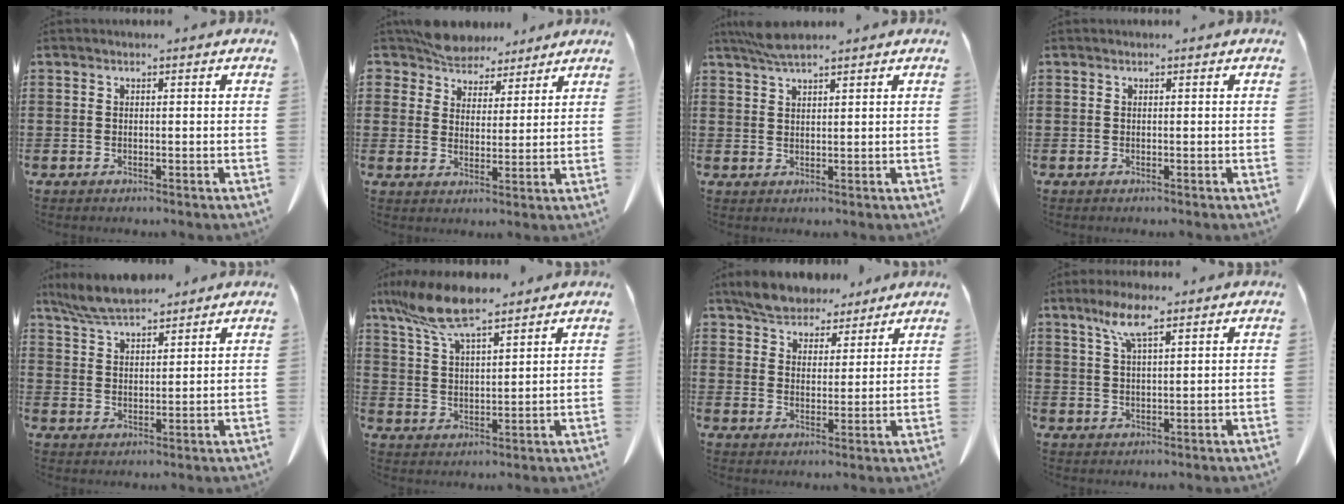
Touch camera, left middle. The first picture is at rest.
{"total": 5.7, "force": [5.3, 2.1, 0.2], "torque": [-0.032, -0.018, 0.101]}
{"total": 3.6, "force": [2.9, 0.4, 2.1], "torque": [-0.049, 0.002, 0.055]}
{"total": 0.0}
{"total": 6.6, "force": [5.8, 1.5, 2.8], "torque": [-0.072, -0.013, 0.109]}
{"total": 10.0, "force": [7.6, 1.9, 6.3], "torque": [-0.148, -0.022, 0.138]}
{"total": 5.6, "force": [5.2, 1.8, 0.6], "torque": [-0.037, -0.013, 0.099]}
{"total": 6.4, "force": [3.9, 1.3, 4.9], "torque": [-0.106, 0.006, 0.068]}